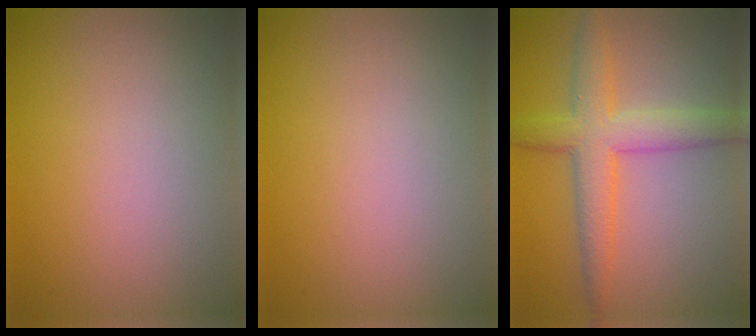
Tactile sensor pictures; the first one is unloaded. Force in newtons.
{"total": 0.0}
{"total": 5.4, "press": 5.4, "slide": 0.1}